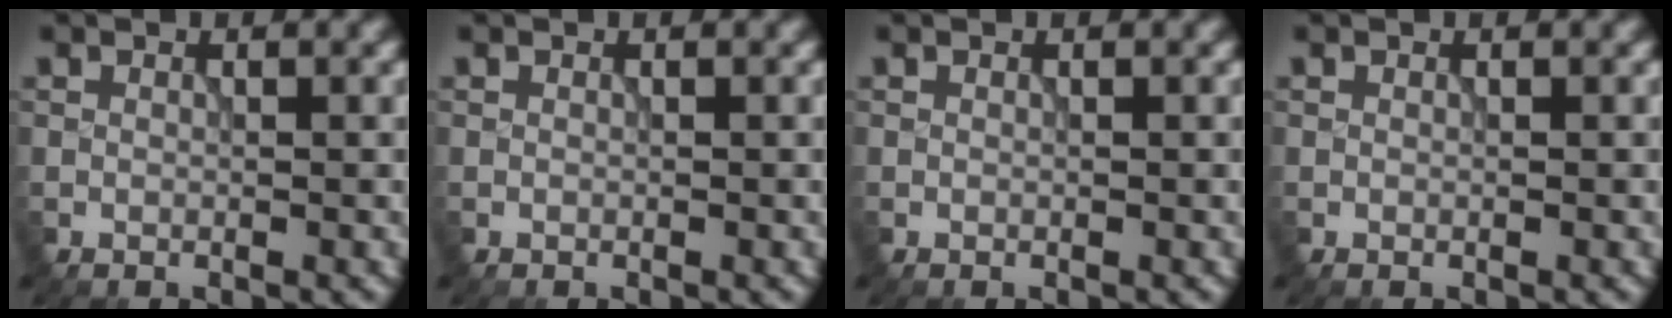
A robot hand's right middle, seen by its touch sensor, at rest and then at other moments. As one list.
[{"total": 0.0}, {"total": 0.0}, {"total": 0.0}]